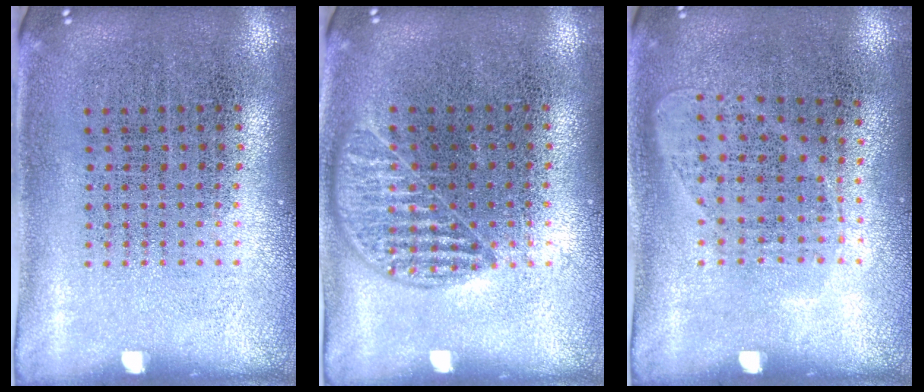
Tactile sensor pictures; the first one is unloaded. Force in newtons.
{"total": 1.0, "press": 0.9, "slide": 0.4}
{"total": 1.0, "press": 0.9, "slide": 0.4}